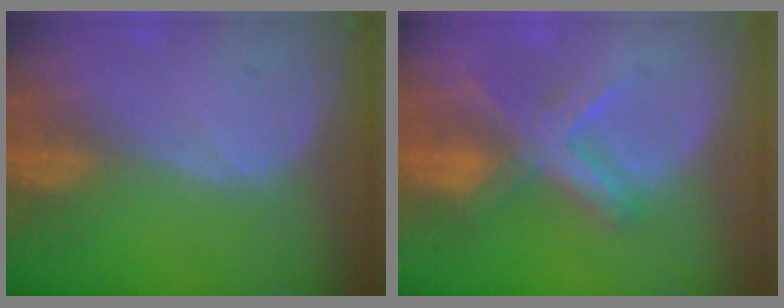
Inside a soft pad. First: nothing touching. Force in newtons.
{"total": 7.2, "press": 6.1, "slide": 3.9}